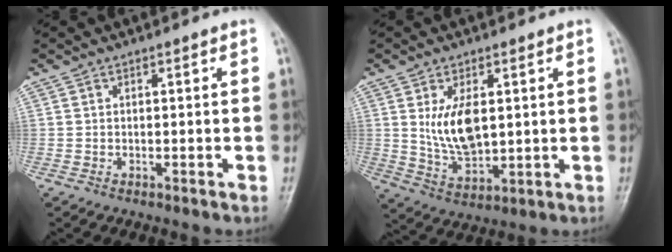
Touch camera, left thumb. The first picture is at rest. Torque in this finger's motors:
{"motor_torque": [-0.09, 0.19, 0.16, -0.15, 0.10]}